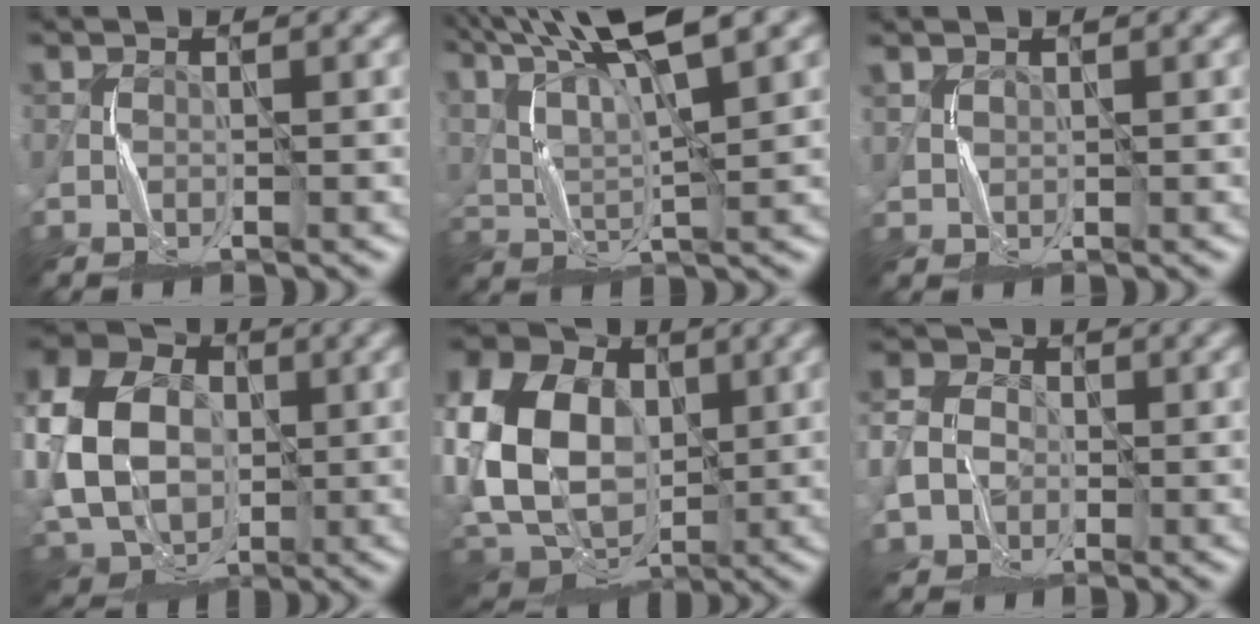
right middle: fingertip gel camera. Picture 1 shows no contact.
{"total": 12.0, "force": [7.6, 2.9, 8.8], "torque": [-0.187, 0.016, 0.124]}
{"total": 1.1, "force": [0.8, 0.5, 0.4], "torque": [-0.013, 0.001, 0.024]}
{"total": 15.2, "force": [0.0, 12.0, 9.4], "torque": [-0.220, 0.011, -0.021]}
{"total": 14.2, "force": [0.9, 10.6, 9.4], "torque": [-0.222, 0.009, 0.018]}
{"total": 4.5, "force": [-0.9, 3.7, 2.3], "torque": [-0.043, 0.003, -0.022]}